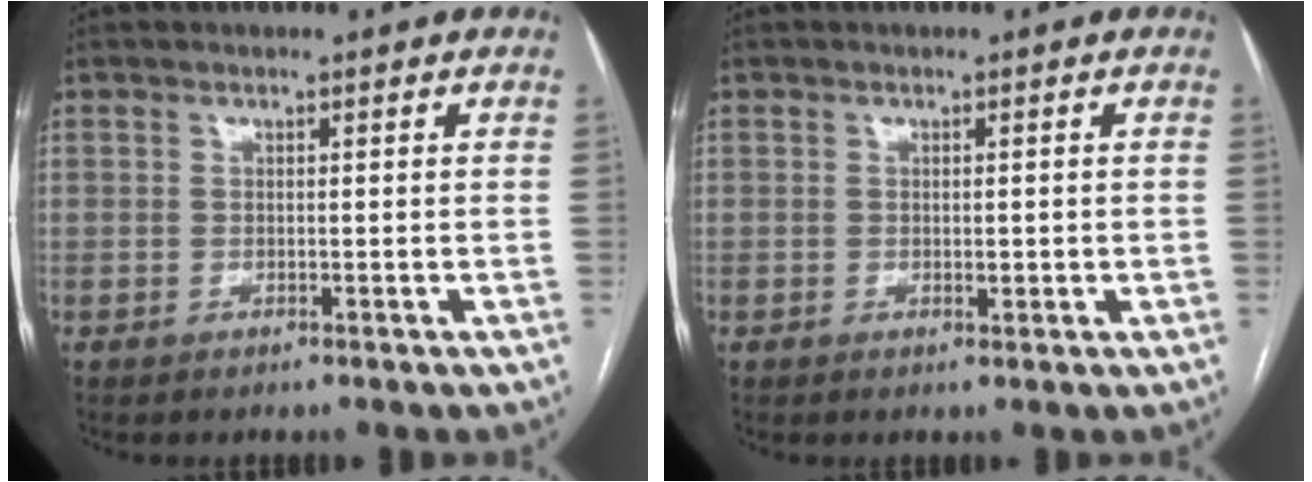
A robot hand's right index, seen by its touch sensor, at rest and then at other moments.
{"total": 1.2, "force": [0.0, 0.7, 1.0], "torque": [-0.012, -0.001, 0.001]}